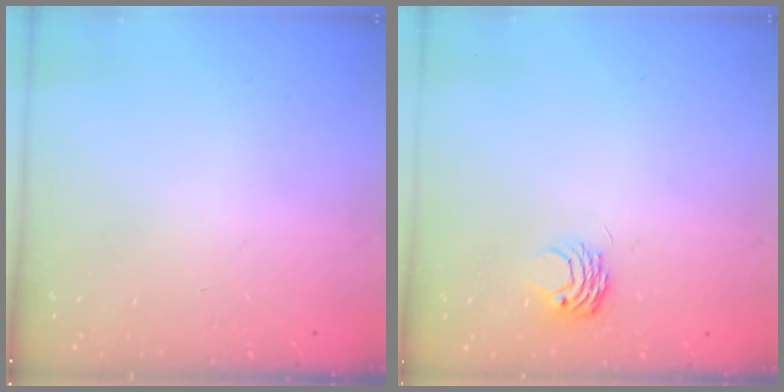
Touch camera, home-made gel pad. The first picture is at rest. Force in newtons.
{"total": 4.2, "press": 4.2, "slide": 0.2}